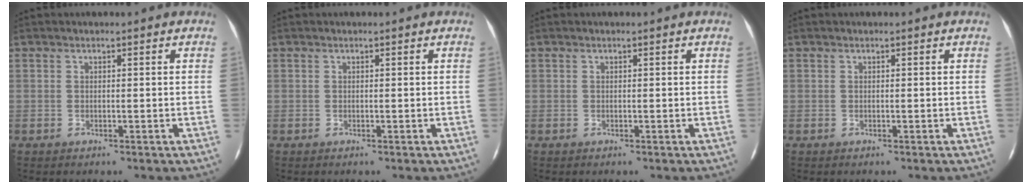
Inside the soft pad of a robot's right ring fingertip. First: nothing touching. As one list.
[{"total": 0.0}, {"total": 0.0}, {"total": 0.0}]